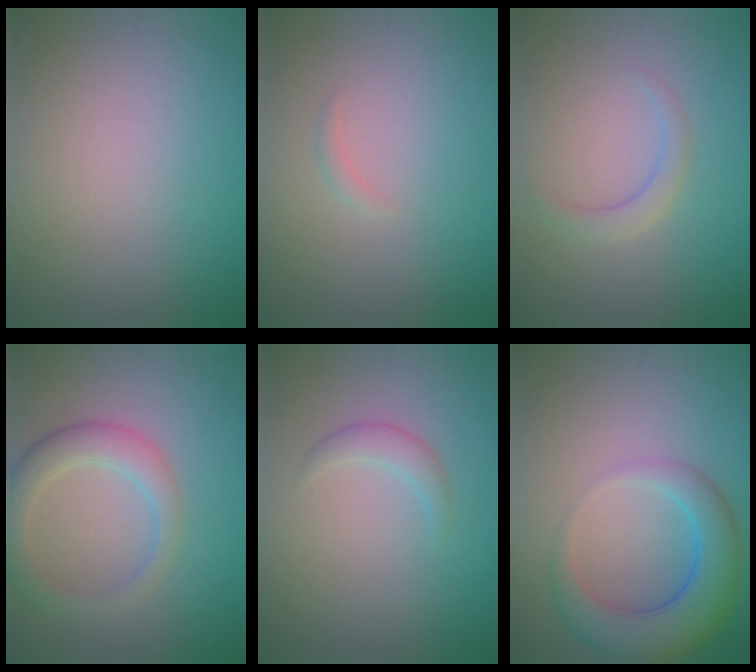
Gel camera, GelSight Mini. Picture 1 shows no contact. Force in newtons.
{"total": 0.6, "press": 0.6, "slide": 0.0}
{"total": 1.6, "press": 1.6, "slide": 0.1}
{"total": 3.6, "press": 3.5, "slide": 0.2}
{"total": 1.4, "press": 1.4, "slide": 0.1}
{"total": 6.2, "press": 6.2, "slide": 0.4}